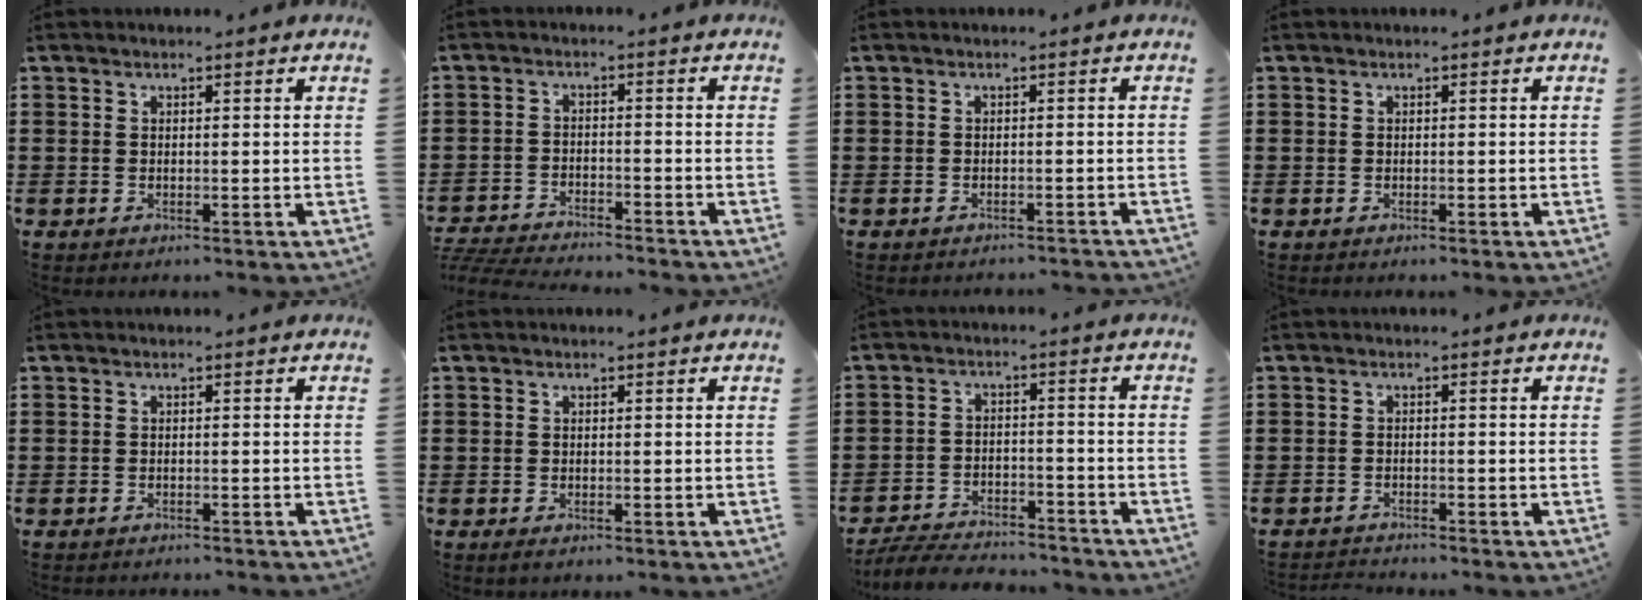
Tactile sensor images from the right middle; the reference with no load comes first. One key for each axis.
{"total": 4.5, "fx": -4.5, "fy": 0.3, "fz": 0.5, "tx": -0.023, "ty": 0.000, "tz": -0.096}
{"total": 1.1, "fx": -1.1, "fy": 0.0, "fz": 0.1, "tx": -0.004, "ty": 0.002, "tz": -0.024}
{"total": 0.0}
{"total": 0.8, "fx": -0.8, "fy": 0.1, "fz": 0.0, "tx": -0.002, "ty": 0.001, "tz": -0.018}
{"total": 0.7, "fx": -0.5, "fy": 0.4, "fz": 0.3, "tx": -0.006, "ty": -0.002, "tz": -0.009}
{"total": 6.2, "fx": -6.1, "fy": 0.9, "fz": 1.1, "tx": -0.024, "ty": 0.011, "tz": -0.121}
{"total": 1.5, "fx": -1.5, "fy": 0.1, "fz": -0.1, "tx": -0.003, "ty": 0.001, "tz": -0.032}